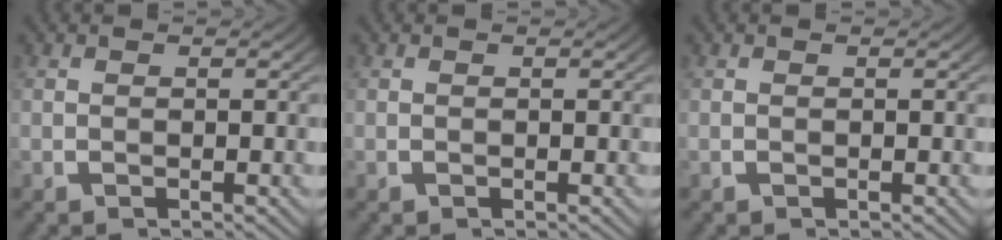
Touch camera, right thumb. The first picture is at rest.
{"total": 0.0}
{"total": 0.0}